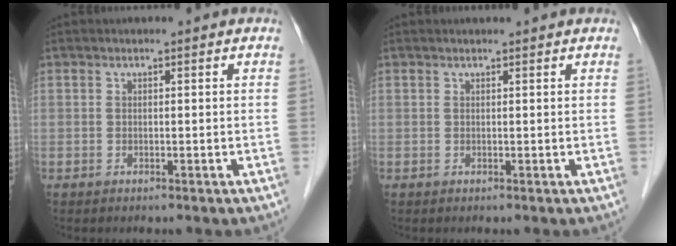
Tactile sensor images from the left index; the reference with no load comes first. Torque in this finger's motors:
{"motor_torque": [0.61, -0.92, 0.01, -0.01]}